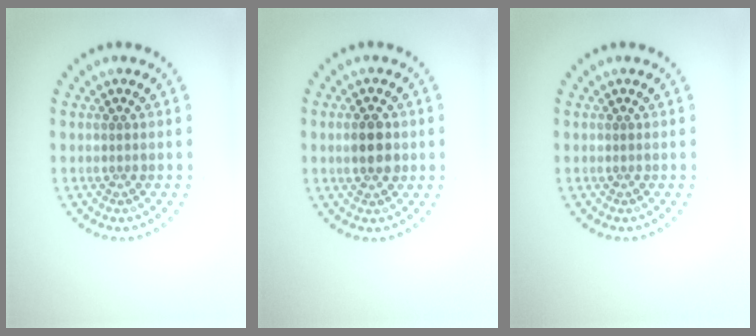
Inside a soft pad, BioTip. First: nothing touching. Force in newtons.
{"total": 2.9, "press": 2.9, "slide": 0.2}
{"total": 0.0}